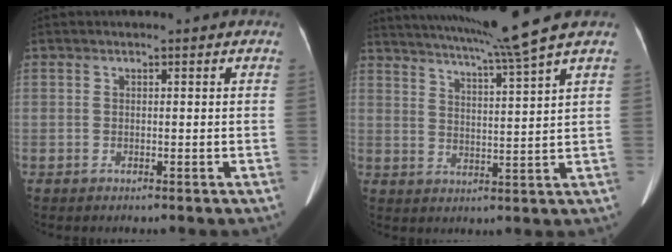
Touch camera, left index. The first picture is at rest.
{"total": 10.7, "force": [9.0, -2.9, 5.0], "torque": [-0.088, -0.022, 0.139]}